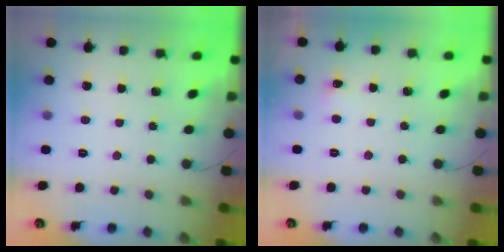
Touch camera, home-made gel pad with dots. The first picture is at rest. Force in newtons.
{"total": 3.7, "press": 3.5, "slide": 0.9}